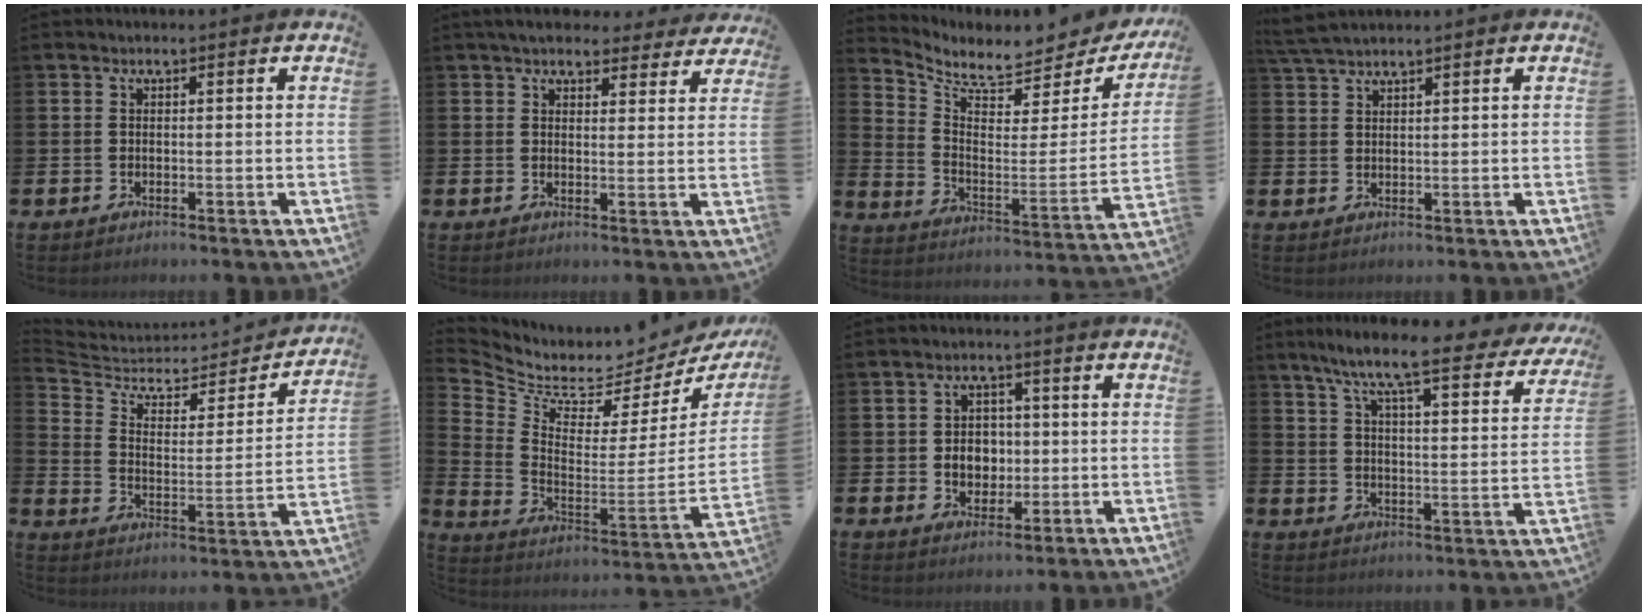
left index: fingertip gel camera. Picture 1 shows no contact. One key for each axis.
{"total": 5.0, "fx": 4.6, "fy": 1.7, "fz": 1.1, "tx": -0.024, "ty": -0.022, "tz": 0.082}
{"total": 6.0, "fx": 5.2, "fy": 2.3, "fz": 1.8, "tx": -0.062, "ty": -0.046, "tz": 0.084}
{"total": 3.0, "fx": 2.9, "fy": 0.2, "fz": 0.7, "tx": -0.027, "ty": -0.004, "tz": 0.056}
{"total": 5.6, "fx": 4.3, "fy": 2.9, "fz": 2.2, "tx": -0.064, "ty": -0.039, "tz": 0.065}
{"total": 4.5, "fx": 4.1, "fy": 1.7, "fz": 1.0, "tx": -0.056, "ty": -0.058, "tz": 0.062}
{"total": 3.9, "fx": 0.2, "fy": 3.5, "fz": 1.6, "tx": -0.026, "ty": 0.005, "tz": -0.006}
{"total": 9.2, "fx": 7.8, "fy": 0.8, "fz": 4.7, "tx": -0.110, "ty": -0.055, "tz": 0.126}